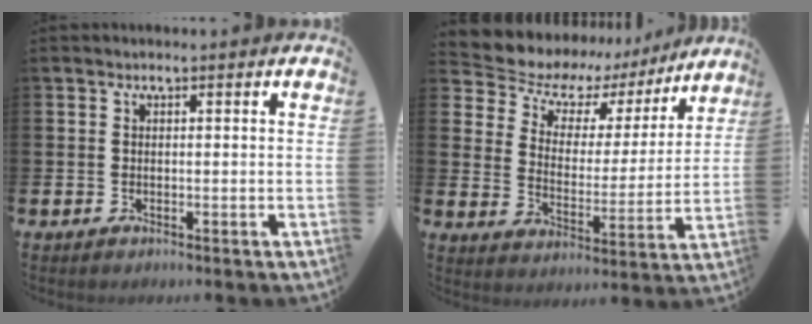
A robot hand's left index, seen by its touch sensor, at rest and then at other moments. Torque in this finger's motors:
{"motor_torque": [1.09, -1.06, 0.14, 0.00]}